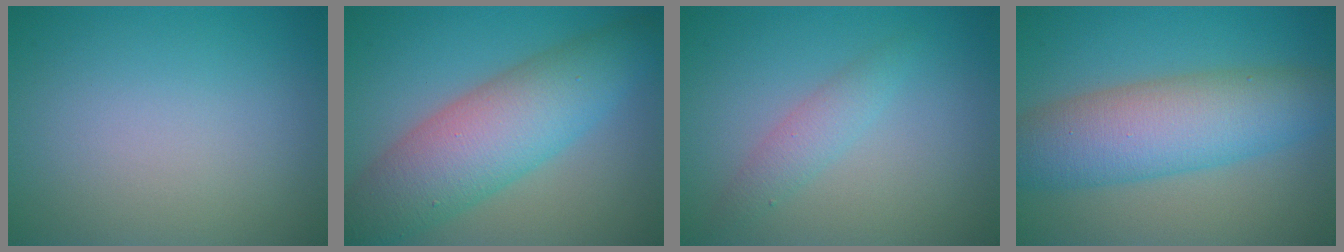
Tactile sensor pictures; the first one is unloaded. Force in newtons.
{"total": 8.6, "press": 8.6, "slide": 0.2}
{"total": 1.9, "press": 1.9, "slide": 0.0}
{"total": 8.1, "press": 8.1, "slide": 0.0}